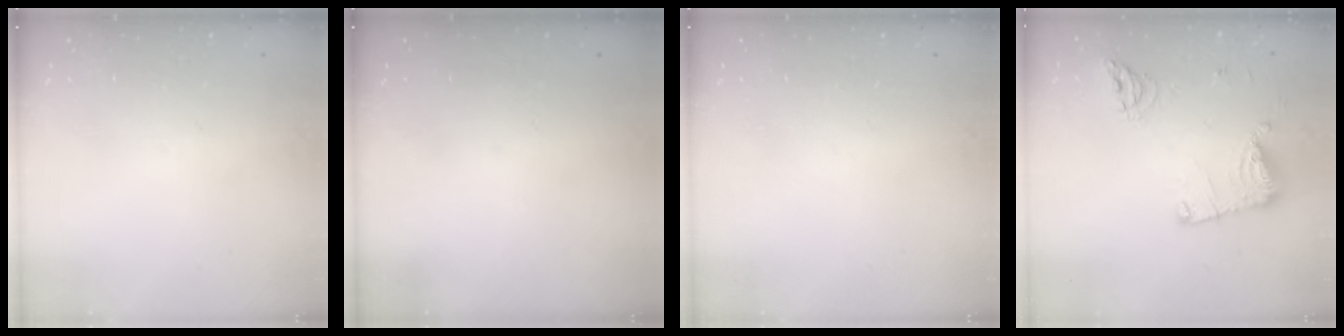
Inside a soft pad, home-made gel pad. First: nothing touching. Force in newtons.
{"total": 0.0}
{"total": 0.0}
{"total": 13.5, "press": 13.4, "slide": 1.2}